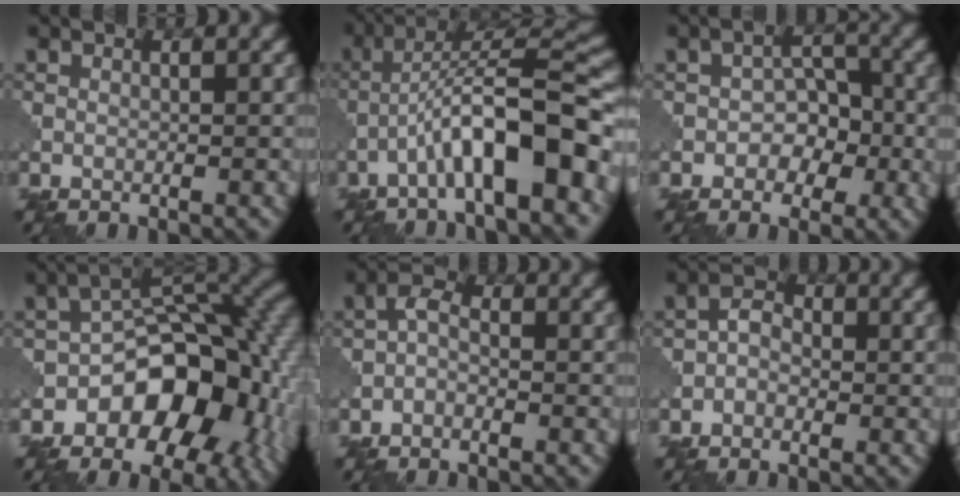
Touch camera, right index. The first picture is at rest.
{"total": 9.3, "force": [-3.7, 1.8, 8.3], "torque": [-0.133, 0.027, -0.063]}
{"total": 3.4, "force": [-1.1, 2.6, 2.0], "torque": [0.000, 0.008, -0.026]}
{"total": 12.1, "force": [-4.1, 7.7, 8.4], "torque": [-0.097, 0.003, -0.071]}
{"total": 1.7, "force": [-1.0, 0.9, 1.0], "torque": [-0.018, 0.006, -0.025]}
{"total": 1.8, "force": [-0.8, 1.3, 1.0], "torque": [-0.016, 0.009, -0.022]}